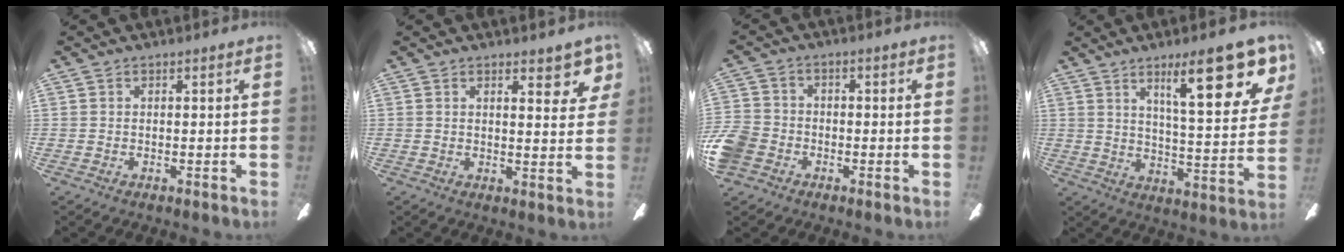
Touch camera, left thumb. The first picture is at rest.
{"total": 5.1, "force": [3.0, 1.4, 3.9], "torque": [-0.041, -0.020, 0.045]}
{"total": 7.3, "force": [-3.1, 5.9, 3.0], "torque": [-0.081, 0.029, -0.059]}
{"total": 19.1, "force": [10.1, 5.3, 15.4], "torque": [-0.210, -0.052, 0.143]}